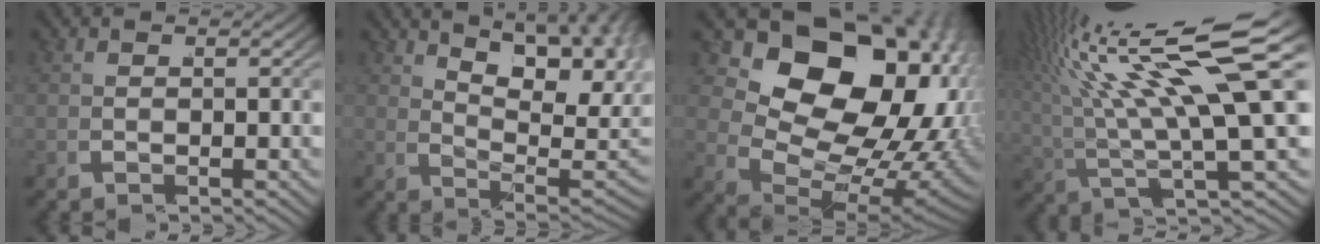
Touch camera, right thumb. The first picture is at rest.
{"total": 11.4, "force": [3.6, 6.4, 8.8], "torque": [-0.118, -0.008, 0.064]}
{"total": 21.9, "force": [1.0, 14.9, 16.0], "torque": [-0.290, -0.053, 0.043]}
{"total": 11.6, "force": [4.3, 4.3, 9.9], "torque": [-0.141, 0.007, 0.075]}